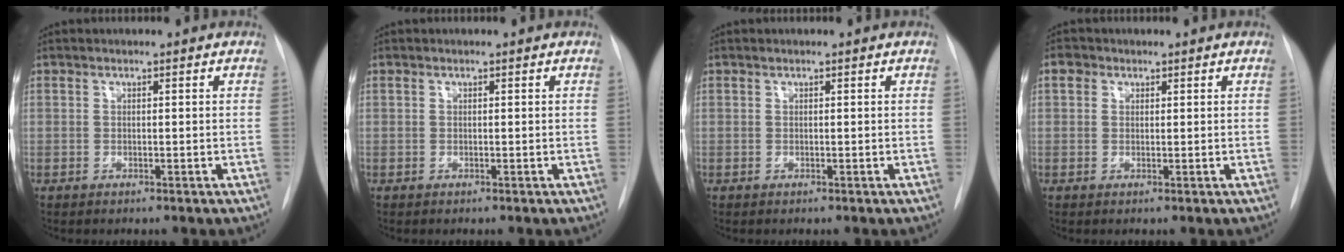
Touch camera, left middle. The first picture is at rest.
{"total": 0.0}
{"total": 0.0}
{"total": 1.8, "force": [0.8, 1.5, 0.5], "torque": [-0.008, 0.011, 0.010]}